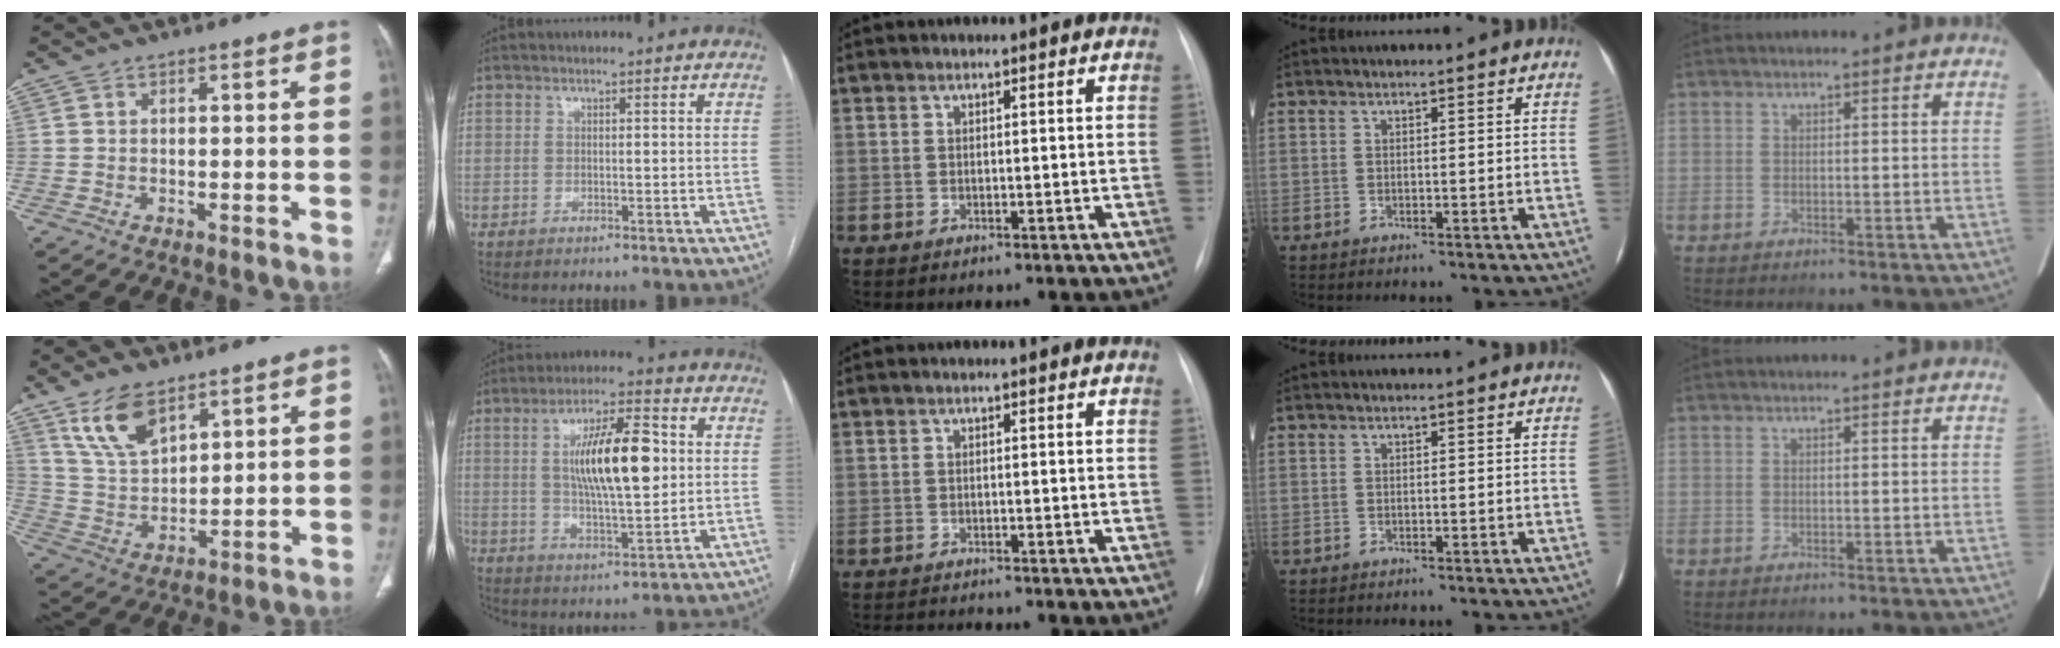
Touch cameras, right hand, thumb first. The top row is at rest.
{"thumb": {"total": 10.6, "force": [6.8, 5.0, 6.4], "torque": [-0.112, -0.031, 0.143]}, "index": {"total": 13.3, "force": [2.2, 3.2, 12.7], "torque": [-0.223, 0.011, 0.037]}, "middle": {"total": 2.6, "force": [-2.6, -0.1, 0.4], "torque": [-0.006, -0.011, -0.040]}}